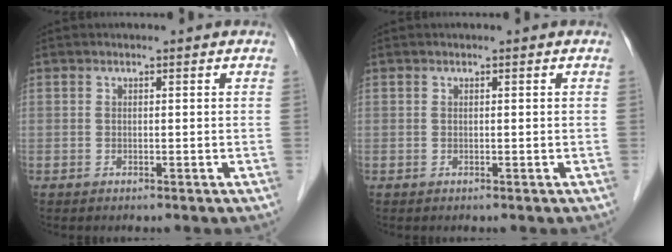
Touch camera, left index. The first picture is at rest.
{"total": 0.0}